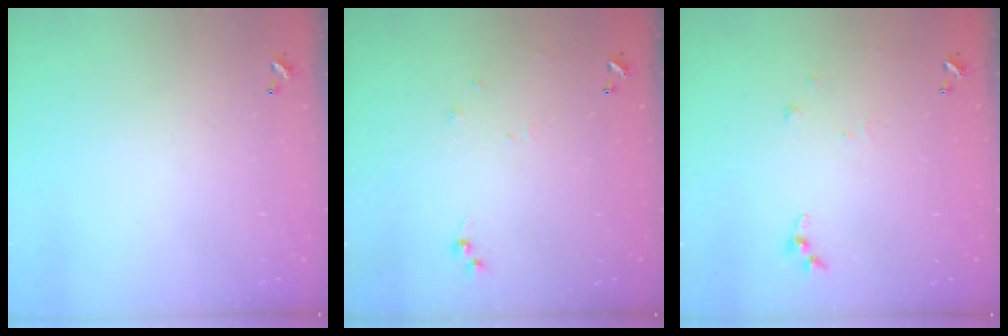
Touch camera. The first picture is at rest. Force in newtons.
{"total": 5.1, "press": 5.1, "slide": 0.6}
{"total": 5.1, "press": 5.0, "slide": 0.8}